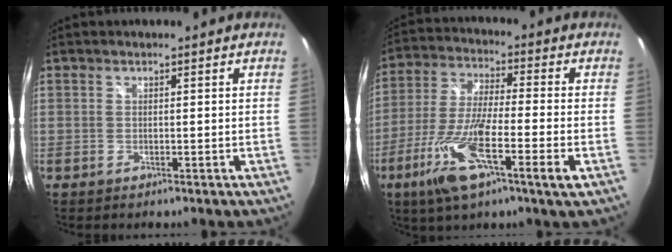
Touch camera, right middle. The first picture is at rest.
{"total": 14.7, "force": [-5.9, 1.8, 13.4], "torque": [-0.279, -0.021, -0.115]}